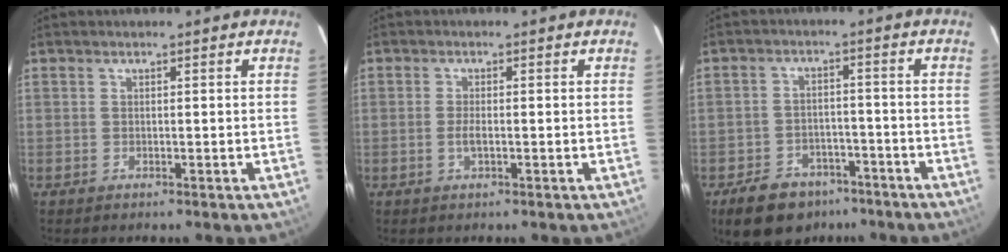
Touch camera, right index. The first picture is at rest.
{"total": 1.7, "force": [-0.5, 0.6, 1.6], "torque": [-0.034, -0.004, -0.009]}
{"total": 11.3, "force": [-7.7, 7.1, 4.1], "torque": [-0.108, 0.014, -0.103]}